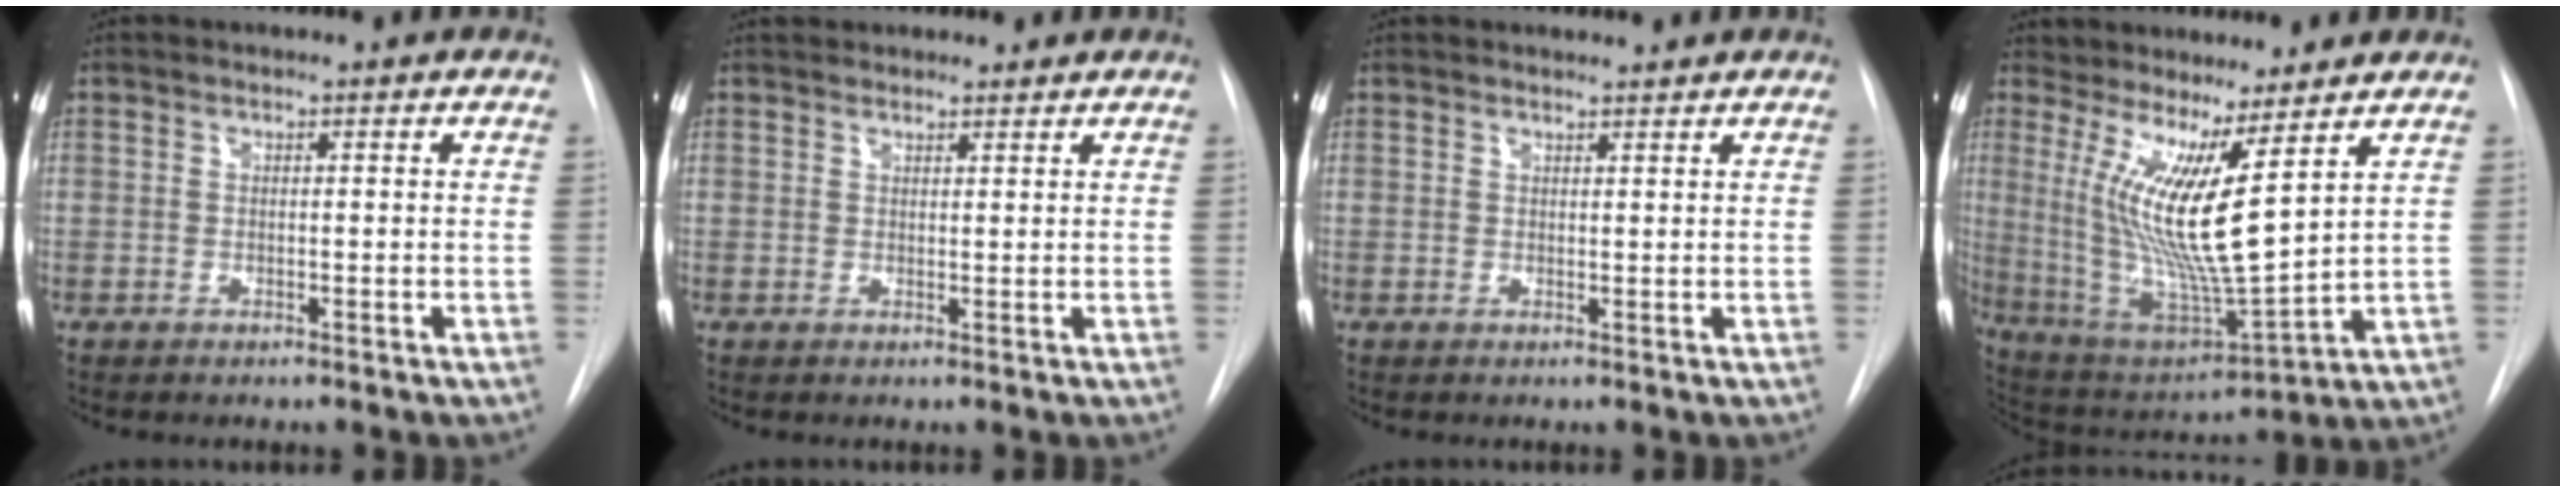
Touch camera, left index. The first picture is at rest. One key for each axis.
{"total": 3.3, "fx": 3.0, "fy": 1.2, "fz": 0.6, "tx": -0.002, "ty": 0.026, "tz": 0.043}
{"total": 2.0, "fx": 2.0, "fy": -0.1, "fz": 0.1, "tx": -0.004, "ty": 0.003, "tz": 0.028}
{"total": 13.5, "fx": 5.3, "fy": 0.8, "fz": 12.4, "tx": -0.262, "ty": -0.029, "tz": 0.111}